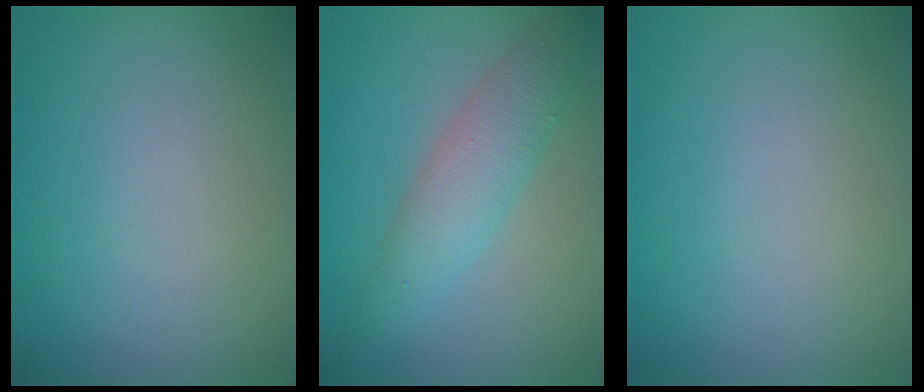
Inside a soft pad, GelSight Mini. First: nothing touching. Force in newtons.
{"total": 4.3, "press": 4.3, "slide": 0.1}
{"total": 0.0}